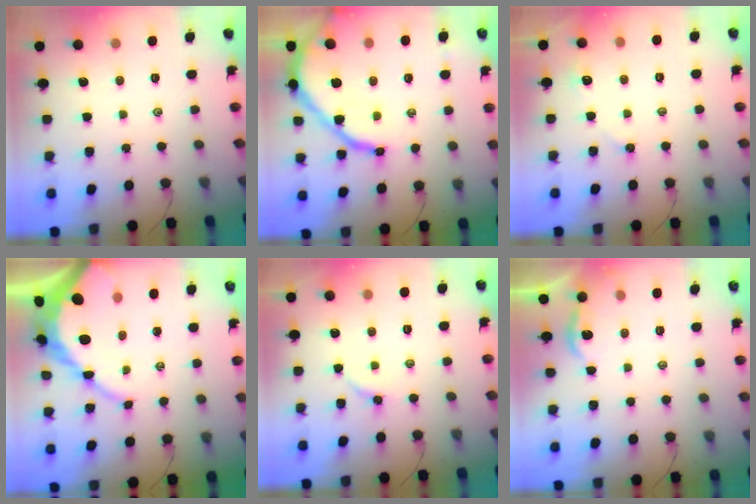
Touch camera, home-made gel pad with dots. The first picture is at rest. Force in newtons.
{"total": 13.7, "press": 13.7, "slide": 1.4}
{"total": 3.2, "press": 3.2, "slide": 0.3}
{"total": 11.1, "press": 11.0, "slide": 1.2}
{"total": 3.3, "press": 3.3, "slide": 0.4}
{"total": 2.3, "press": 2.3, "slide": 0.2}